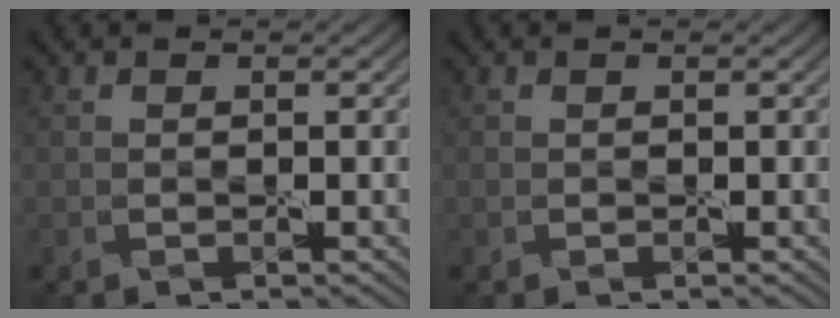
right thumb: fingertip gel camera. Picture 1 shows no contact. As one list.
[{"total": 0.0}]